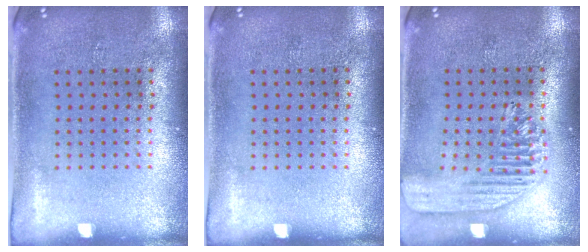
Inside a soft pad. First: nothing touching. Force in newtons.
{"total": 0.0}
{"total": 1.7, "press": 1.5, "slide": 0.7}